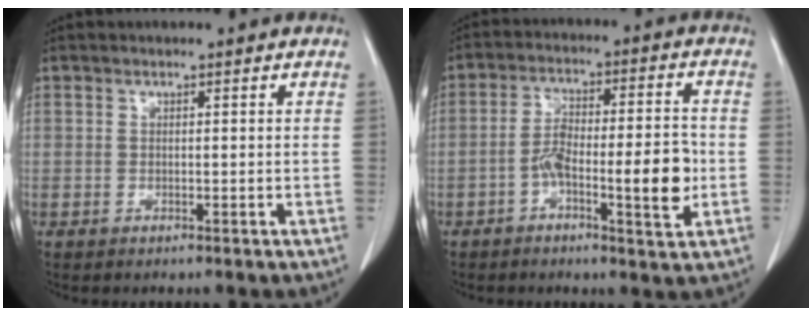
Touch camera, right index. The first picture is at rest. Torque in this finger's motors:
{"motor_torque": [1.29, -0.47, 0.63, 0.14]}